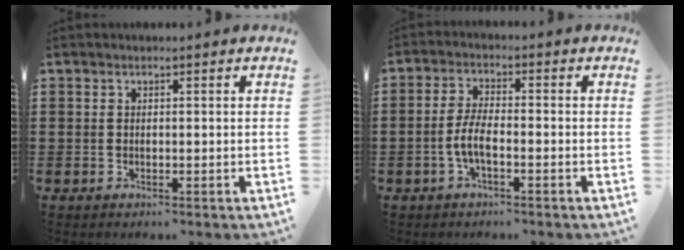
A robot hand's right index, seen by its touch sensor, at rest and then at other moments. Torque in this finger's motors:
{"motor_torque": [2.14, 0.00, 0.48, 0.16]}